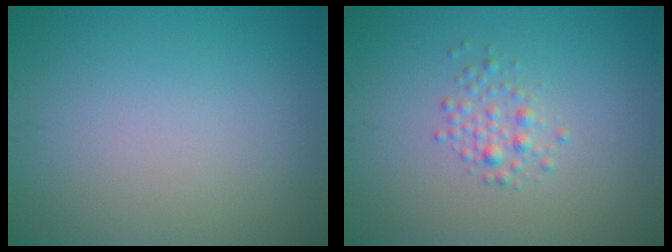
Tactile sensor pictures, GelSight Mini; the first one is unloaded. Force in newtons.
{"total": 1.6, "press": 1.6, "slide": 0.0}